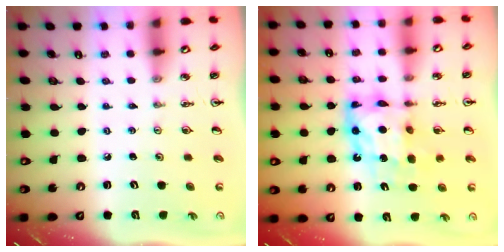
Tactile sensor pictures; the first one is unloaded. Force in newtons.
{"total": 10.8, "press": 10.7, "slide": 0.9}